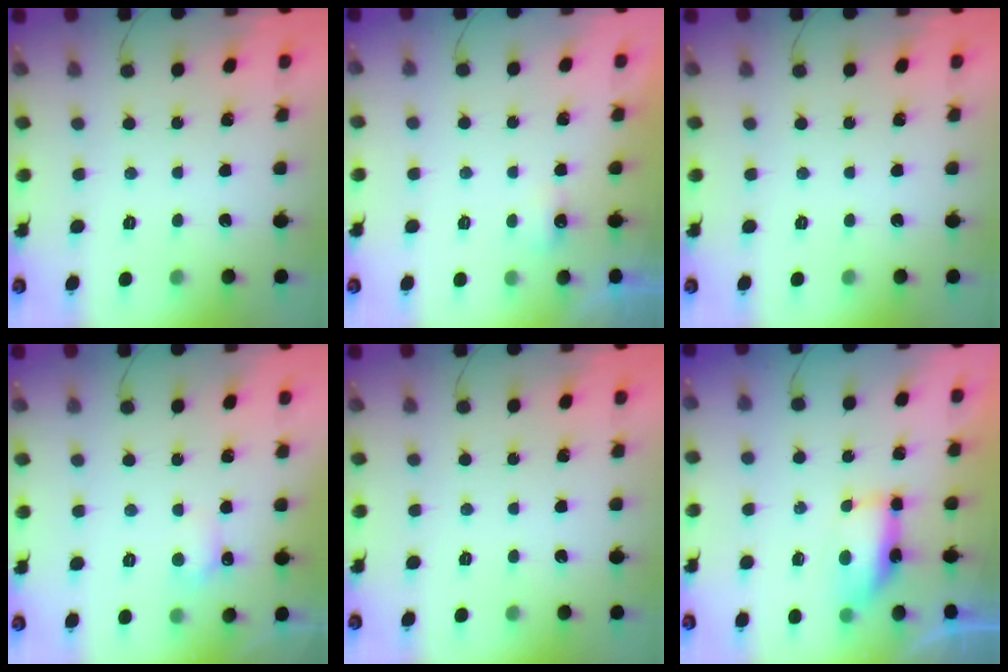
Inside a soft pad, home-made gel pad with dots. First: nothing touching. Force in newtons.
{"total": 2.9, "press": 2.8, "slide": 0.8}
{"total": 0.0}
{"total": 4.6, "press": 4.4, "slide": 1.3}
{"total": 0.0}
{"total": 14.3, "press": 9.6, "slide": 10.6}